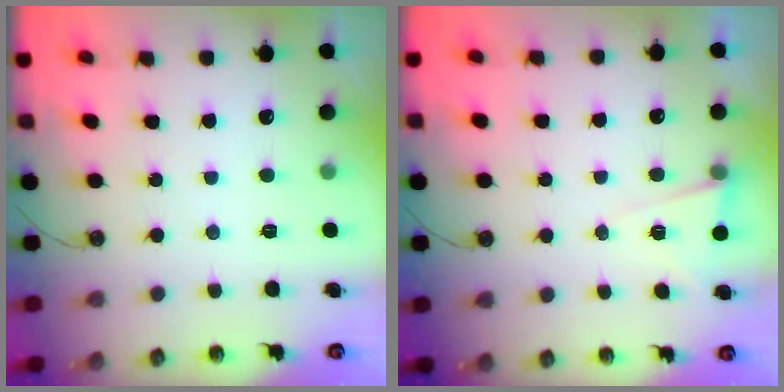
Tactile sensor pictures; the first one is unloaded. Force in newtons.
{"total": 5.2, "press": 3.8, "slide": 3.6}